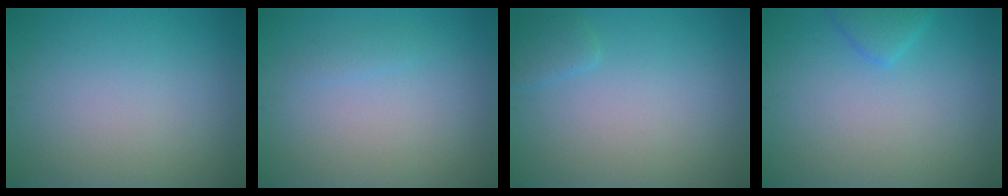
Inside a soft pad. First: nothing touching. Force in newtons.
{"total": 0.8, "press": 0.8, "slide": 0.0}
{"total": 1.0, "press": 1.0, "slide": 0.1}
{"total": 1.7, "press": 1.7, "slide": 0.2}